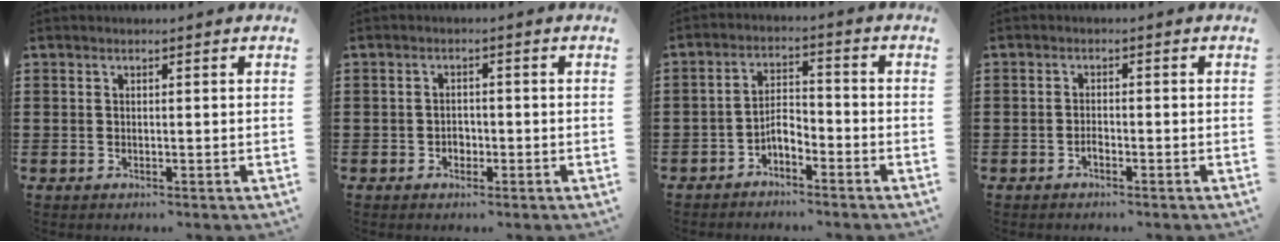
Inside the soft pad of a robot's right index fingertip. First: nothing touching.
{"total": 1.6, "force": [-0.7, 1.2, 0.8], "torque": [-0.019, 0.000, -0.016]}
{"total": 3.6, "force": [-2.5, 1.4, 2.1], "torque": [-0.049, 0.005, -0.053]}
{"total": 1.1, "force": [-0.8, 0.3, 0.6], "torque": [-0.015, -0.006, -0.014]}